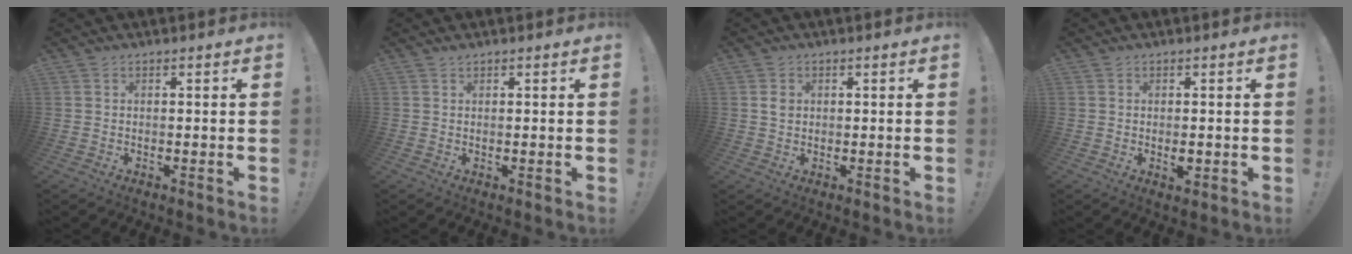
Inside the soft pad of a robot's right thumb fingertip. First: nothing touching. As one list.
[{"total": 0.6, "force": [0.5, 0.0, 0.3], "torque": [0.000, -0.002, 0.009]}, {"total": 2.2, "force": [0.2, 2.1, 0.5], "torque": [0.012, -0.007, 0.000]}, {"total": 2.1, "force": [-0.5, 1.2, 1.7], "torque": [-0.026, 0.003, -0.006]}]